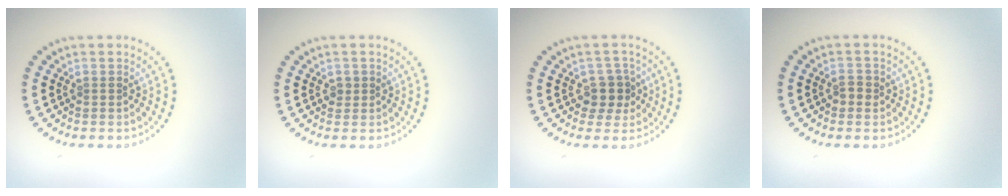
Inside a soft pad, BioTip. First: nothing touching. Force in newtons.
{"total": 0.8, "press": 0.8, "slide": 0.3}
{"total": 2.5, "press": 2.1, "slide": 1.4}
{"total": 1.0, "press": 1.0, "slide": 0.2}